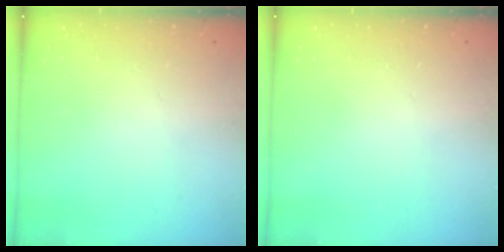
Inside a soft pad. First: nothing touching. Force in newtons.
{"total": 0.0}